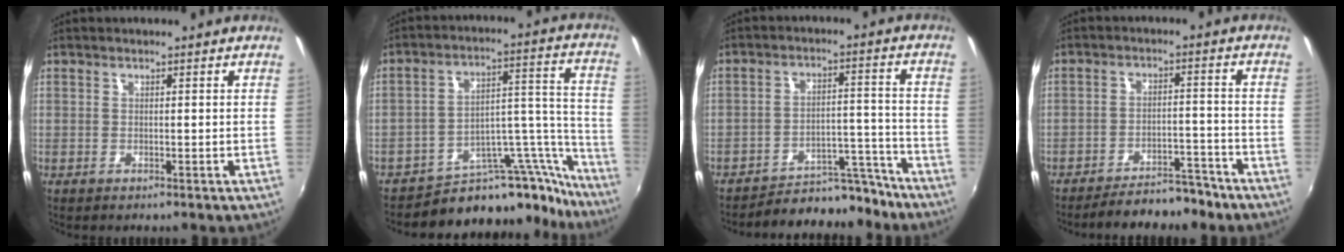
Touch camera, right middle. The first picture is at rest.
{"total": 18.6, "force": [-17.0, 6.2, 4.5], "torque": [-0.045, 0.065, -0.246]}
{"total": 13.3, "force": [-12.4, 4.1, 2.5], "torque": [-0.045, 0.037, -0.166]}
{"total": 9.8, "force": [-8.6, 3.0, 3.7], "torque": [-0.081, 0.014, -0.110]}